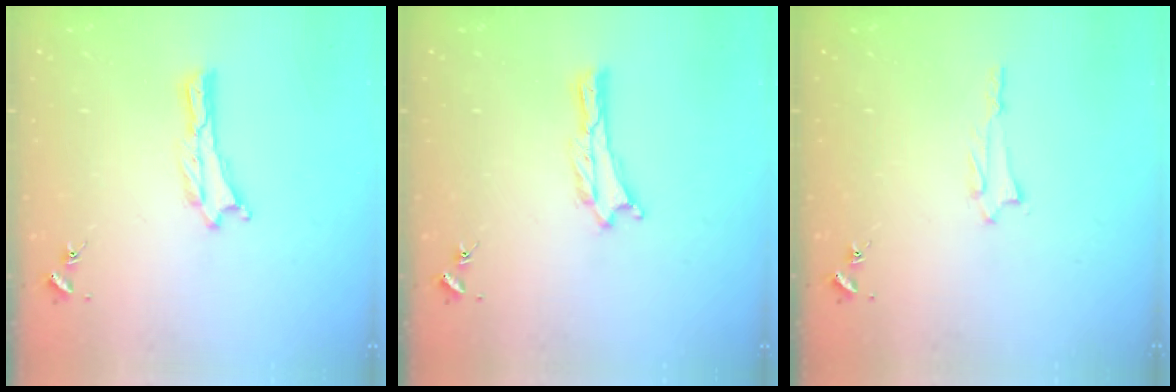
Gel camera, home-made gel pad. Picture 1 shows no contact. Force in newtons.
{"total": 0.0}
{"total": 1.4, "press": 1.4, "slide": 0.2}